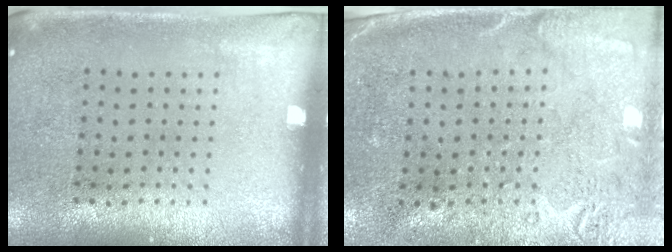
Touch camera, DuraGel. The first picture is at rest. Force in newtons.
{"total": 2.7, "press": 2.3, "slide": 1.5}